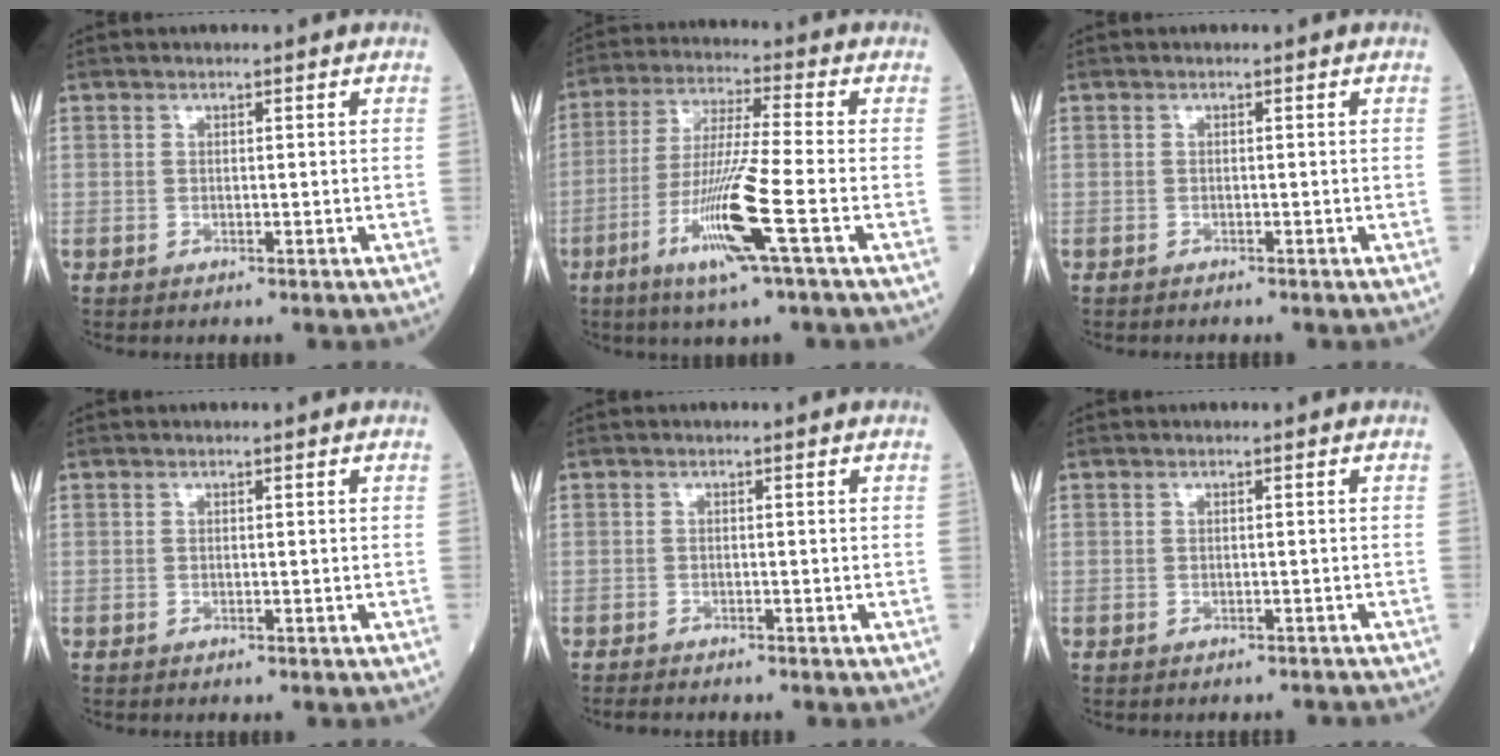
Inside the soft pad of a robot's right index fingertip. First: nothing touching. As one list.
[{"total": 13.2, "force": [-5.3, -0.4, 12.1], "torque": [-0.248, -0.024, -0.102]}, {"total": 1.2, "force": [-0.9, 0.6, 0.5], "torque": [-0.018, -0.003, -0.011]}, {"total": 0.0}, {"total": 3.6, "force": [-3.1, 1.1, 1.6], "torque": [-0.036, -0.010, -0.045]}, {"total": 2.4, "force": [-2.0, 0.8, 1.0], "torque": [-0.023, 0.003, -0.023]}]